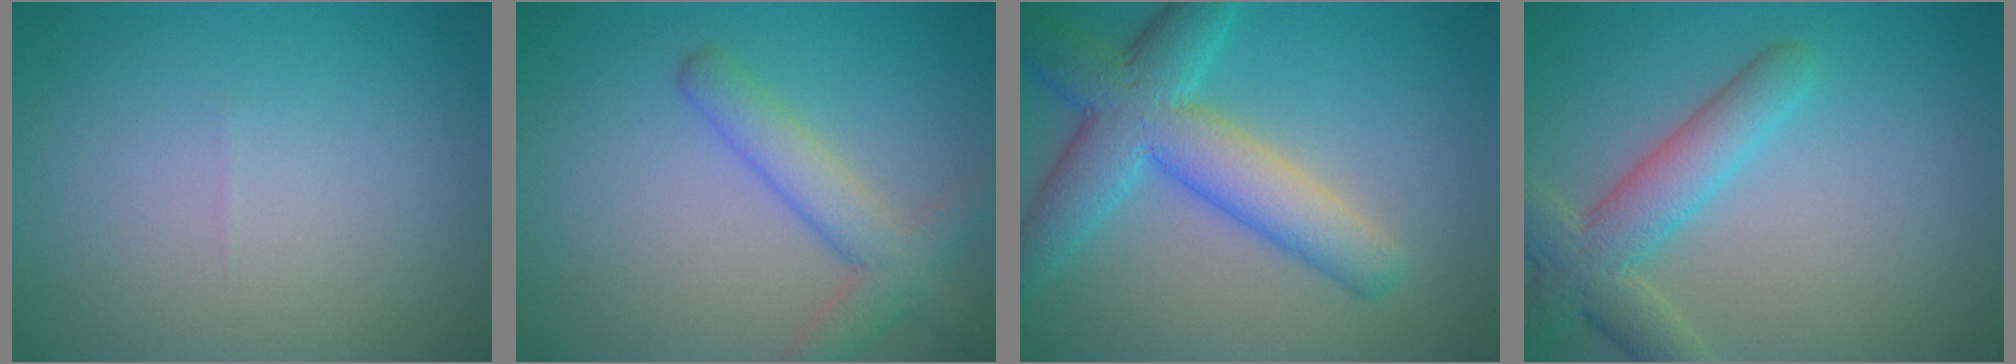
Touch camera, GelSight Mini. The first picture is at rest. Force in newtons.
{"total": 3.8, "press": 3.8, "slide": 0.3}
{"total": 7.5, "press": 7.5, "slide": 0.2}
{"total": 5.0, "press": 4.9, "slide": 0.3}